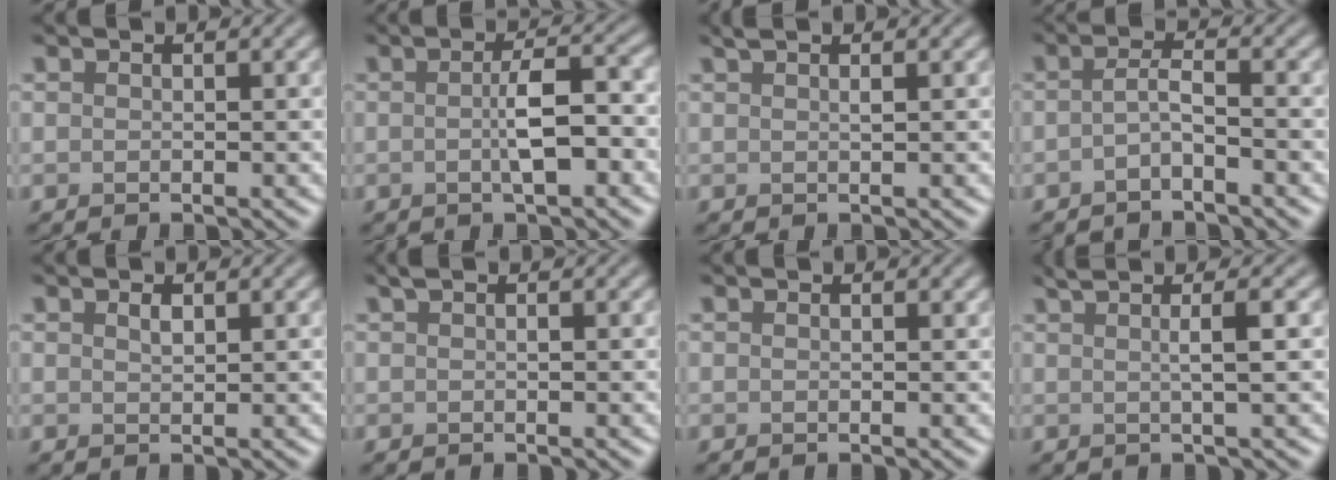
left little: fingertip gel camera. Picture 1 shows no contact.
{"total": 3.7, "force": [-0.5, 0.9, 3.6], "torque": [-0.061, 0.003, -0.009]}
{"total": 1.2, "force": [0.7, 0.3, 0.9], "torque": [-0.013, 0.003, 0.012]}
{"total": 1.5, "force": [-1.0, 0.2, 1.1], "torque": [-0.024, 0.005, -0.023]}
{"total": 0.7, "force": [0.5, 0.3, 0.4], "torque": [-0.012, -0.001, 0.011]}
{"total": 0.6, "force": [0.3, 0.2, 0.6], "torque": [-0.011, 0.006, 0.006]}
{"total": 0.0}
{"total": 3.5, "force": [1.2, 0.9, 3.1], "torque": [-0.038, 0.006, -0.001]}